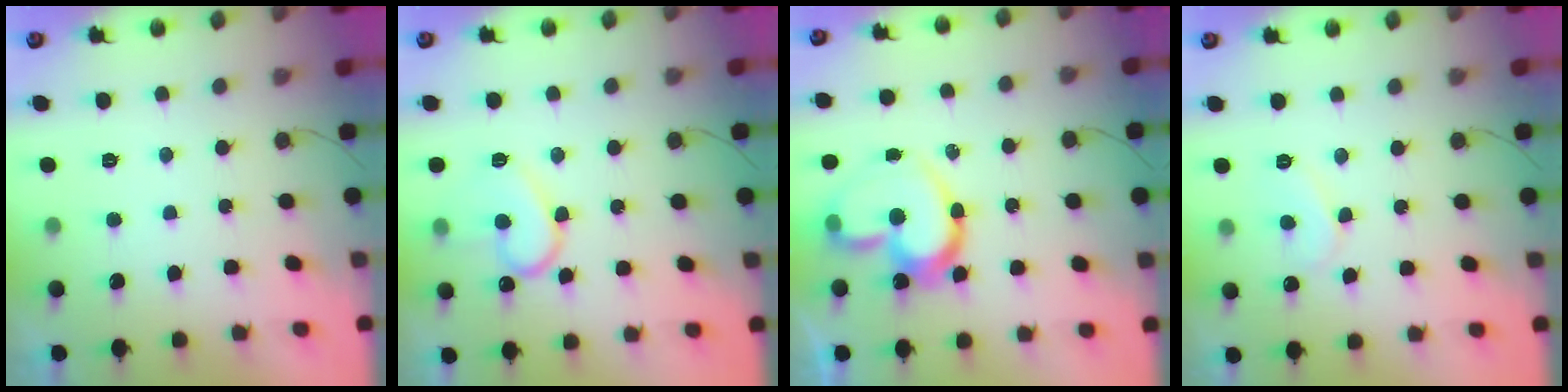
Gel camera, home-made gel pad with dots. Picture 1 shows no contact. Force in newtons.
{"total": 13.1, "press": 13.1, "slide": 1.1}
{"total": 17.3, "press": 17.3, "slide": 1.3}
{"total": 6.6, "press": 6.6, "slide": 0.5}